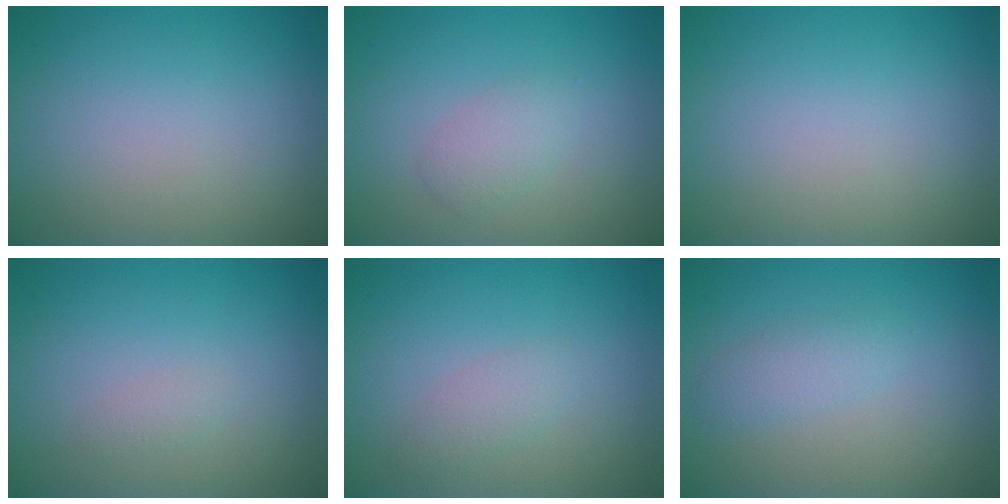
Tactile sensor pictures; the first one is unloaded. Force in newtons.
{"total": 1.7, "press": 1.7, "slide": 0.1}
{"total": 0.0}
{"total": 0.6, "press": 0.6, "slide": 0.0}
{"total": 1.4, "press": 1.4, "slide": 0.1}
{"total": 1.7, "press": 1.7, "slide": 0.0}